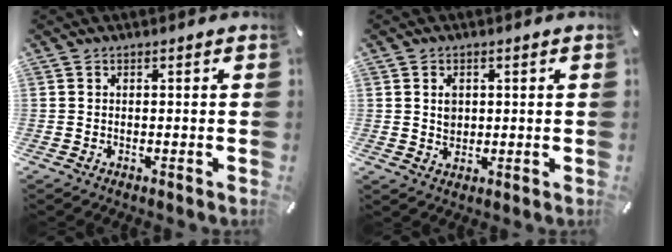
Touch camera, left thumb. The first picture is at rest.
{"total": 3.0, "force": [0.8, 2.6, 1.3], "torque": [-0.014, 0.000, 0.011]}